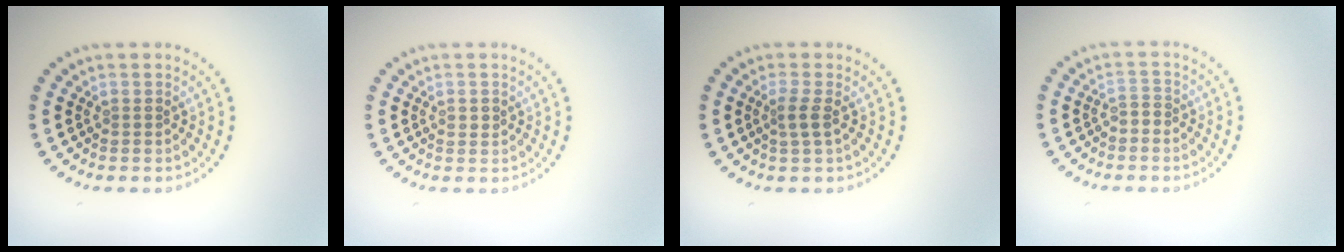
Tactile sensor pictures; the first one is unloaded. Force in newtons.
{"total": 0.8, "press": 0.8, "slide": 0.1}
{"total": 1.6, "press": 1.3, "slide": 0.9}
{"total": 0.9, "press": 0.7, "slide": 0.6}